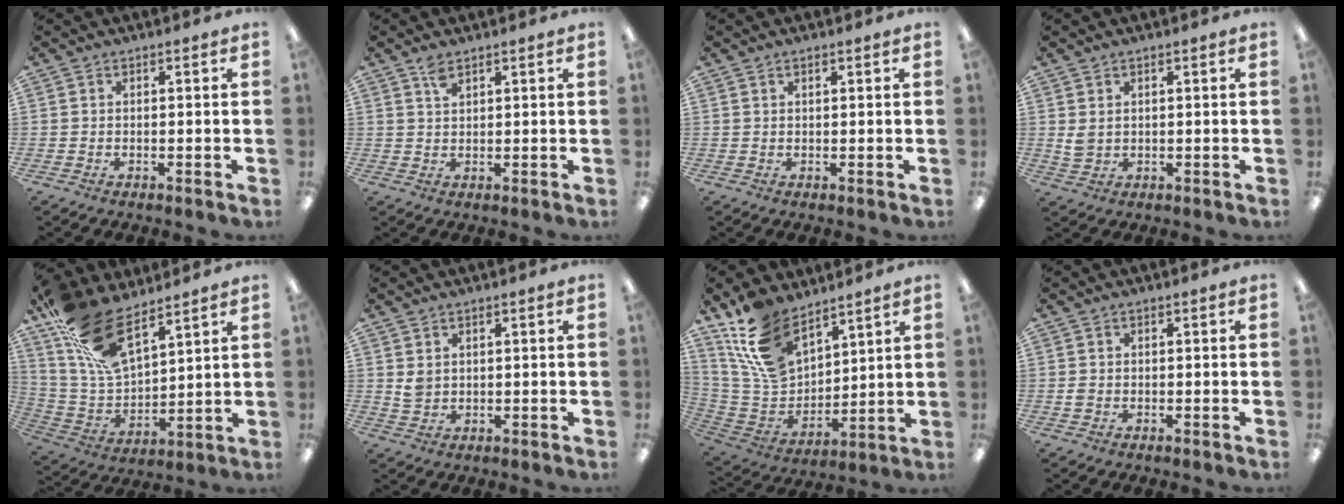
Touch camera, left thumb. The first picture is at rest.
{"total": 2.4, "force": [1.9, 0.9, 1.3], "torque": [-0.023, -0.004, 0.033]}
{"total": 0.9, "force": [0.7, 0.3, 0.5], "torque": [-0.011, 0.002, 0.012]}
{"total": 2.7, "force": [1.2, 1.9, 1.5], "torque": [-0.023, -0.001, 0.020]}
{"total": 19.1, "force": [12.6, 8.3, 11.6], "torque": [-0.256, -0.060, 0.233]}
{"total": 2.7, "force": [1.2, 2.0, 1.4], "torque": [-0.021, -0.001, 0.021]}
{"total": 17.1, "force": [11.3, 9.7, 8.4], "torque": [-0.192, -0.049, 0.219]}
{"total": 1.1, "force": [-0.1, 0.9, 0.6], "torque": [-0.012, 0.004, -0.004]}